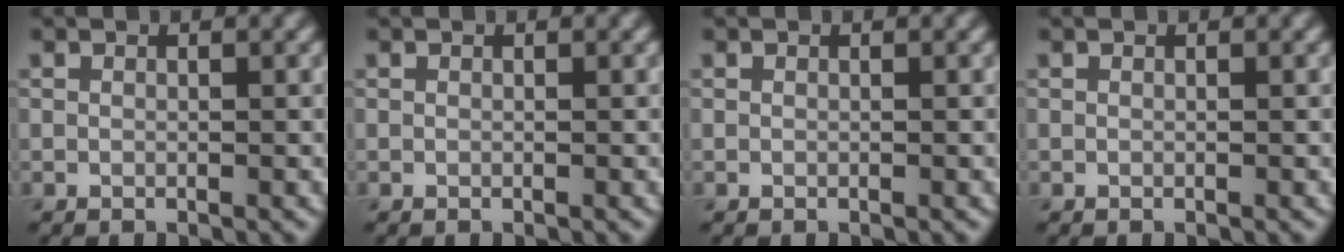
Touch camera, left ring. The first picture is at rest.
{"total": 0.0}
{"total": 0.0}
{"total": 0.0}